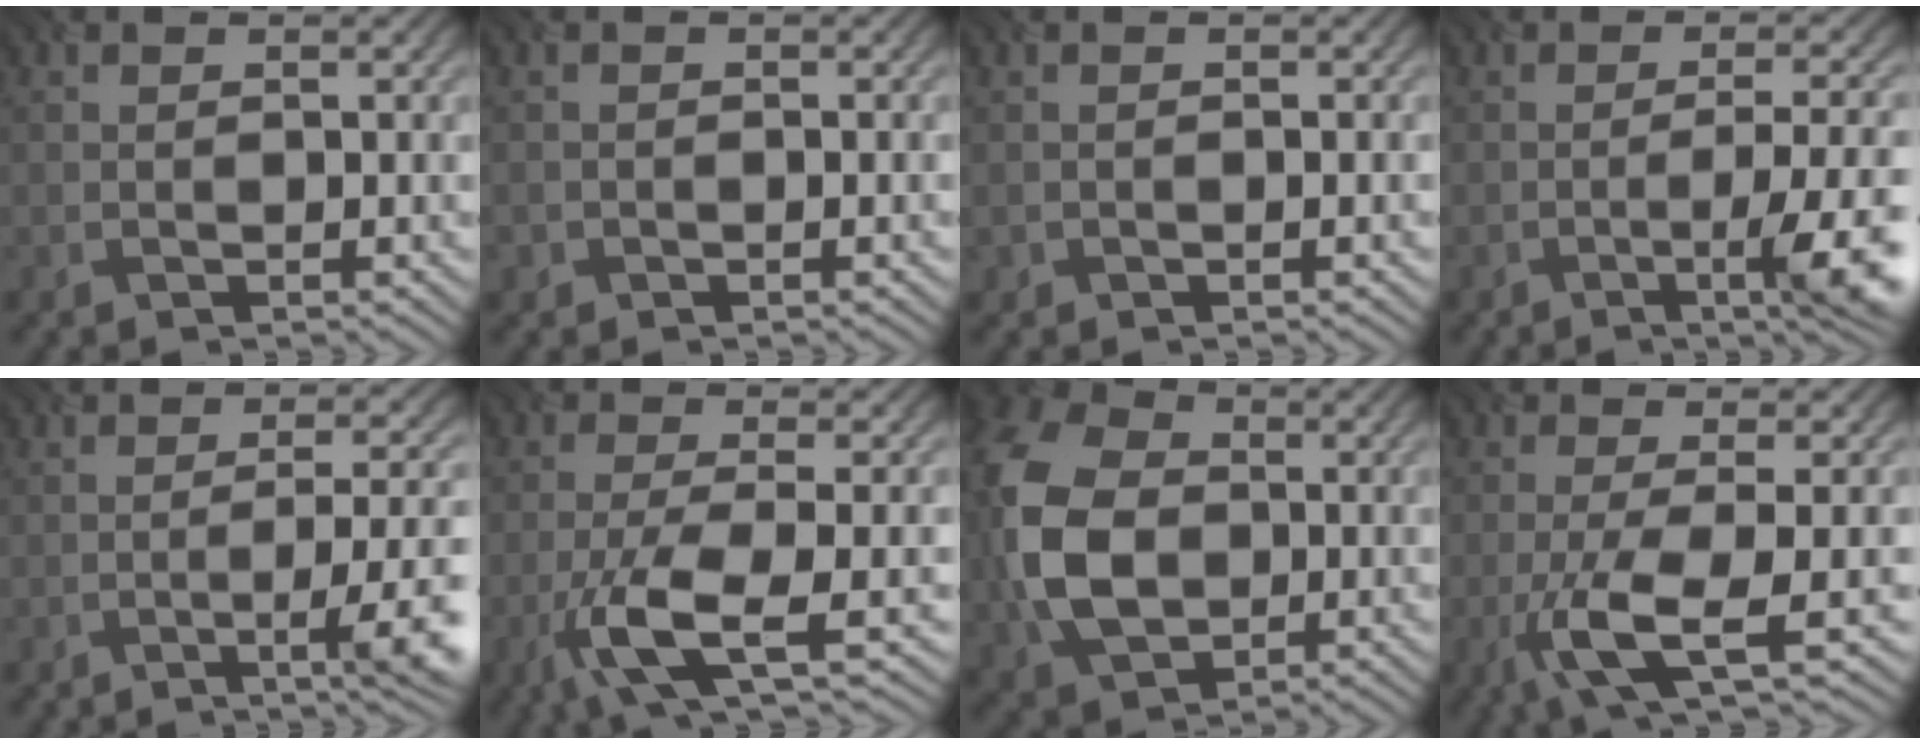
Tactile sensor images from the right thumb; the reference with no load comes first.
{"total": 0.8, "force": [-0.6, 0.5, 0.2], "torque": [-0.005, -0.002, -0.011]}
{"total": 0.6, "force": [-0.4, 0.3, 0.3], "torque": [-0.007, -0.002, -0.005]}
{"total": 8.5, "force": [-3.0, 1.5, 7.8], "torque": [-0.119, 0.000, -0.043]}
{"total": 7.6, "force": [-2.6, 1.4, 7.0], "torque": [-0.105, 0.001, -0.037]}
{"total": 7.7, "force": [-3.2, 1.8, 6.8], "torque": [-0.130, 0.000, -0.071]}
{"total": 13.7, "force": [-0.5, 9.7, 9.7], "torque": [-0.265, -0.003, -0.013]}
{"total": 7.1, "force": [-2.3, 1.5, 6.6], "torque": [-0.121, -0.001, -0.056]}